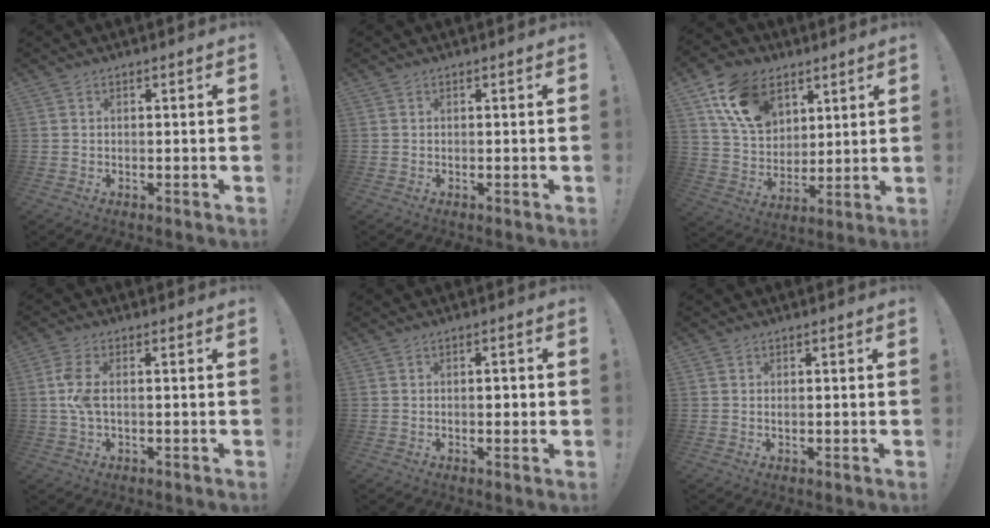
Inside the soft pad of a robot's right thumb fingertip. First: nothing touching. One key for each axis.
{"total": 0.0}
{"total": 16.8, "fx": 8.6, "fy": 11.5, "fz": 8.6, "tx": -0.147, "ty": -0.031, "tz": 0.168}
{"total": 5.9, "fx": 0.1, "fy": 2.2, "fz": 5.4, "tx": -0.117, "ty": 0.001, "tz": -0.003}
{"total": 1.7, "fx": -0.3, "fy": 0.5, "fz": 1.6, "tx": -0.021, "ty": 0.000, "tz": -0.009}
{"total": 0.0}